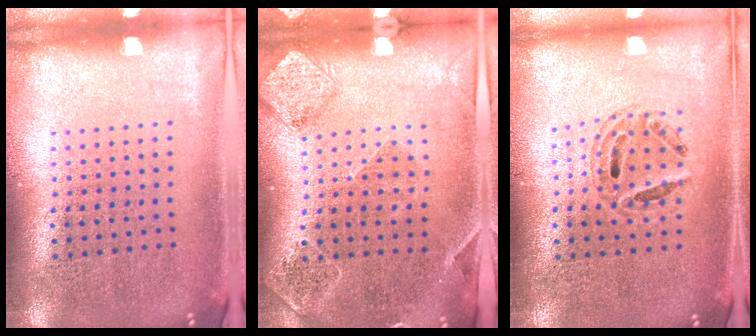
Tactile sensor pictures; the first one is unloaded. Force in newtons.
{"total": 1.6, "press": 1.6, "slide": 0.4}
{"total": 0.8, "press": 0.7, "slide": 0.2}